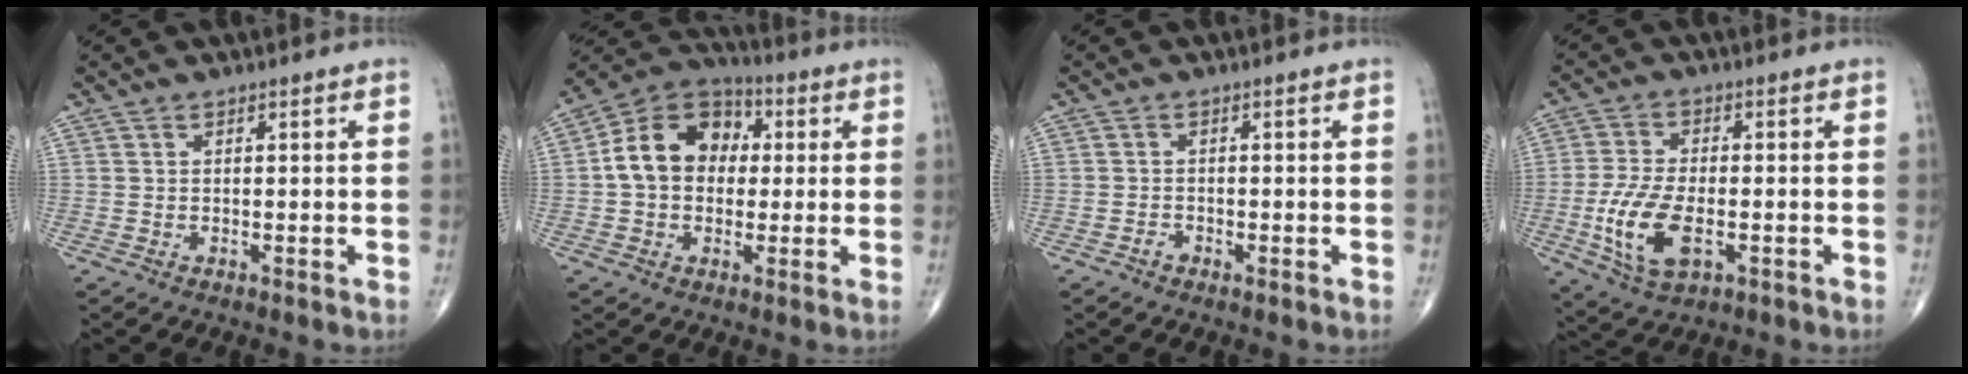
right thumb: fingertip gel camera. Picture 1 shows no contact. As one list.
[{"total": 13.4, "force": [1.1, 10.3, 8.5], "torque": [-0.126, 0.032, 0.008]}, {"total": 1.1, "force": [-0.7, 0.7, 0.3], "torque": [-0.005, 0.004, -0.016]}, {"total": 11.2, "force": [-2.9, 5.6, 9.3], "torque": [-0.193, 0.000, -0.049]}]